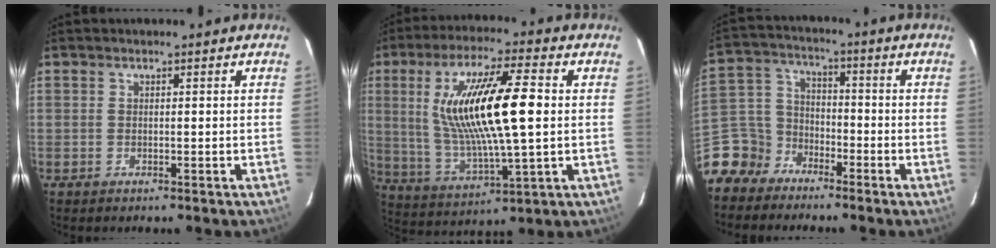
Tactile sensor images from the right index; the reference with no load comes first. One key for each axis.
{"total": 18.8, "fx": 2.5, "fy": 3.6, "fz": 18.3, "tx": -0.346, "ty": -0.004, "tz": 0.061}
{"total": 8.6, "fx": -6.7, "fy": 5.5, "fz": 0.0, "tx": -0.027, "ty": 0.043, "tz": -0.146}